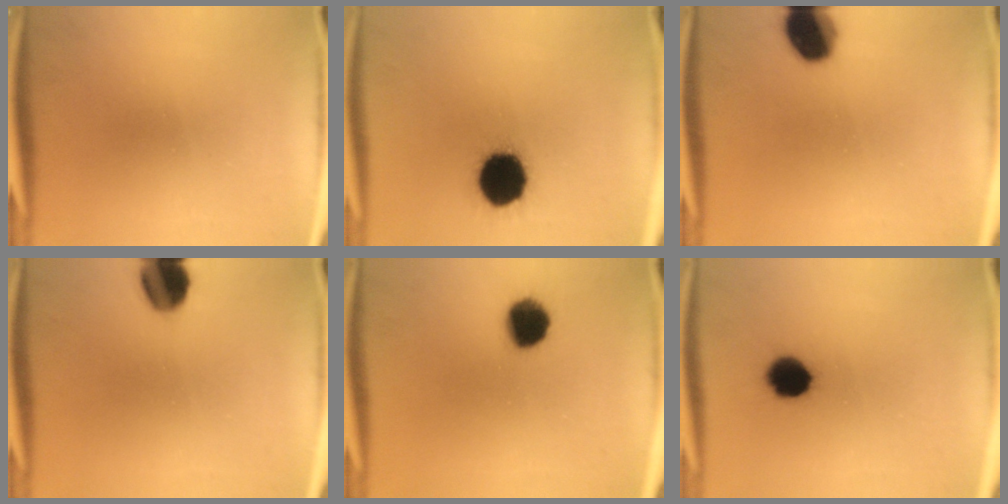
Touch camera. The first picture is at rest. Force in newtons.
{"total": 16.9}
{"total": 10.9}
{"total": 9.8}
{"total": 8.7}
{"total": 7.0}